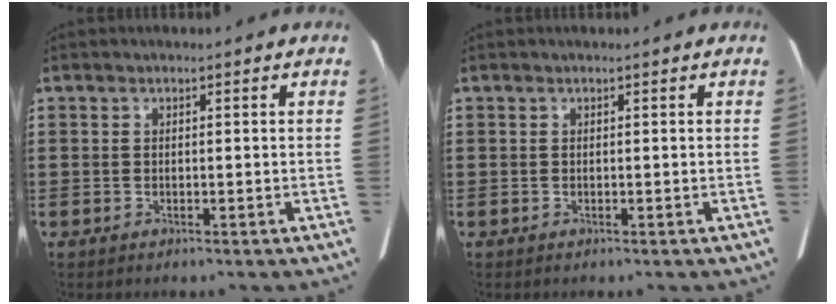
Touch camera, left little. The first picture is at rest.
{"total": 0.0}